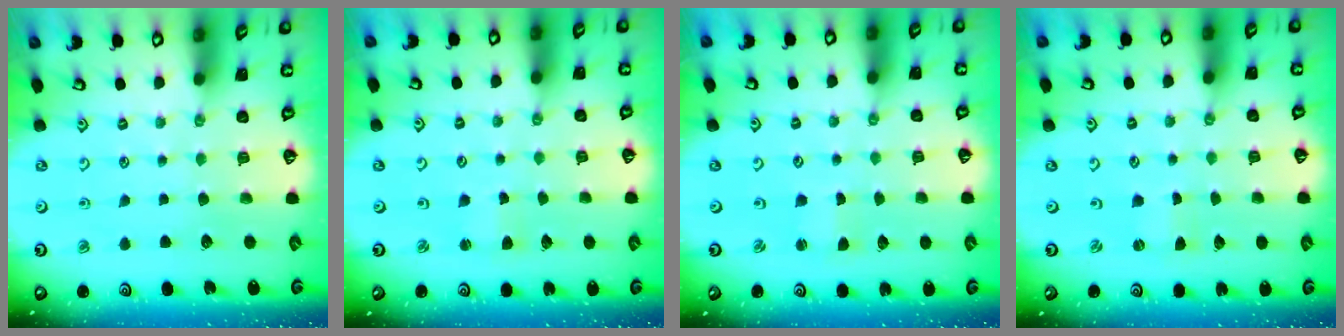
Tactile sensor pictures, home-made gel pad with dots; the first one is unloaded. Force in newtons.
{"total": 2.5, "press": 2.4, "slide": 0.4}
{"total": 1.4, "press": 1.4, "slide": 0.0}
{"total": 0.0}